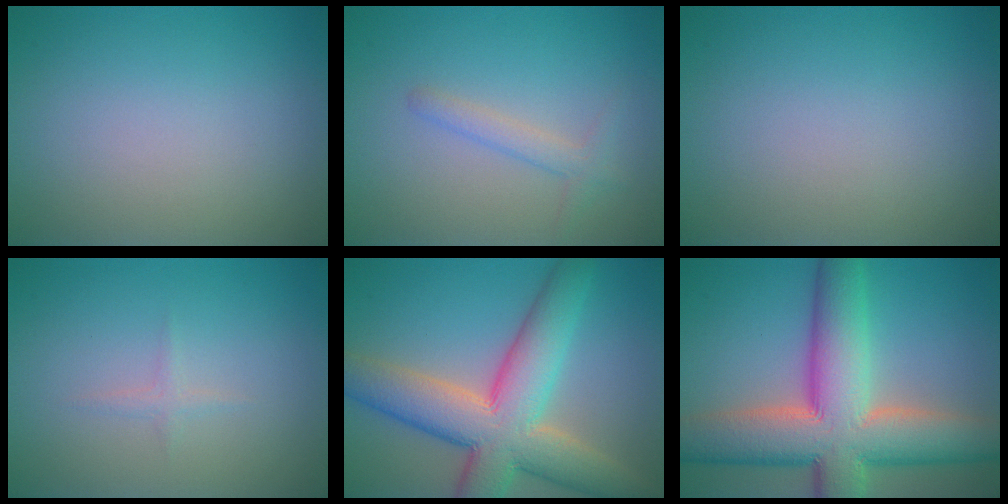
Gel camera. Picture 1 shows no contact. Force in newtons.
{"total": 1.7, "press": 1.7, "slide": 0.1}
{"total": 0.0}
{"total": 0.7, "press": 0.7, "slide": 0.1}
{"total": 10.5, "press": 10.5, "slide": 0.8}
{"total": 12.8, "press": 12.8, "slide": 0.6}